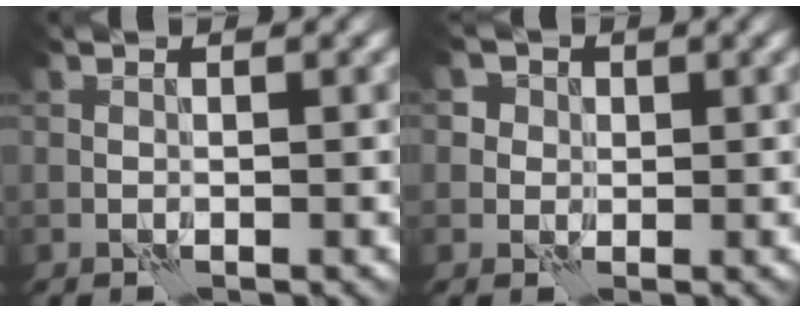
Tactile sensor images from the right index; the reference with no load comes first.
{"total": 3.1, "force": [1.3, 2.6, 1.0], "torque": [-0.008, 0.009, 0.006]}